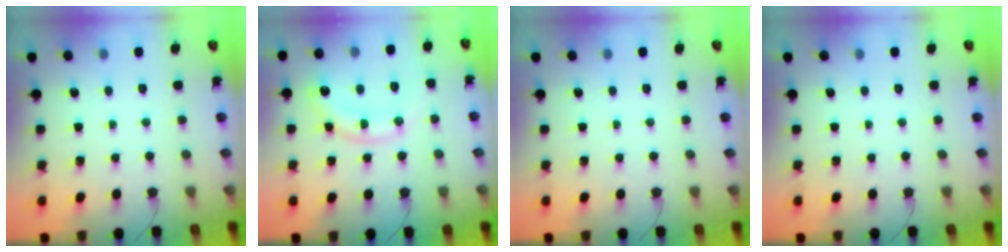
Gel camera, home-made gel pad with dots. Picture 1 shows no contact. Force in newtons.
{"total": 11.1, "press": 11.1, "slide": 1.1}
{"total": 0.0}
{"total": 0.0}